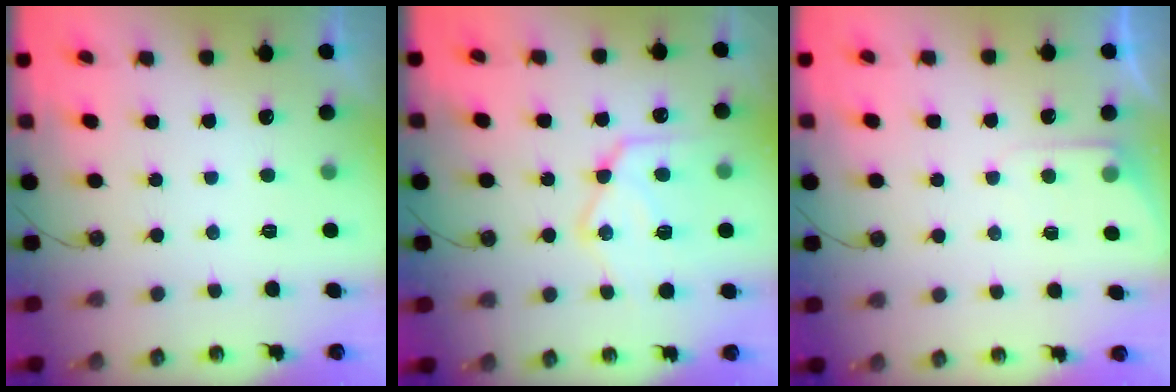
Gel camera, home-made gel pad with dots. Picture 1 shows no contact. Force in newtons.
{"total": 16.9, "press": 16.9, "slide": 1.2}
{"total": 4.5, "press": 4.4, "slide": 0.6}